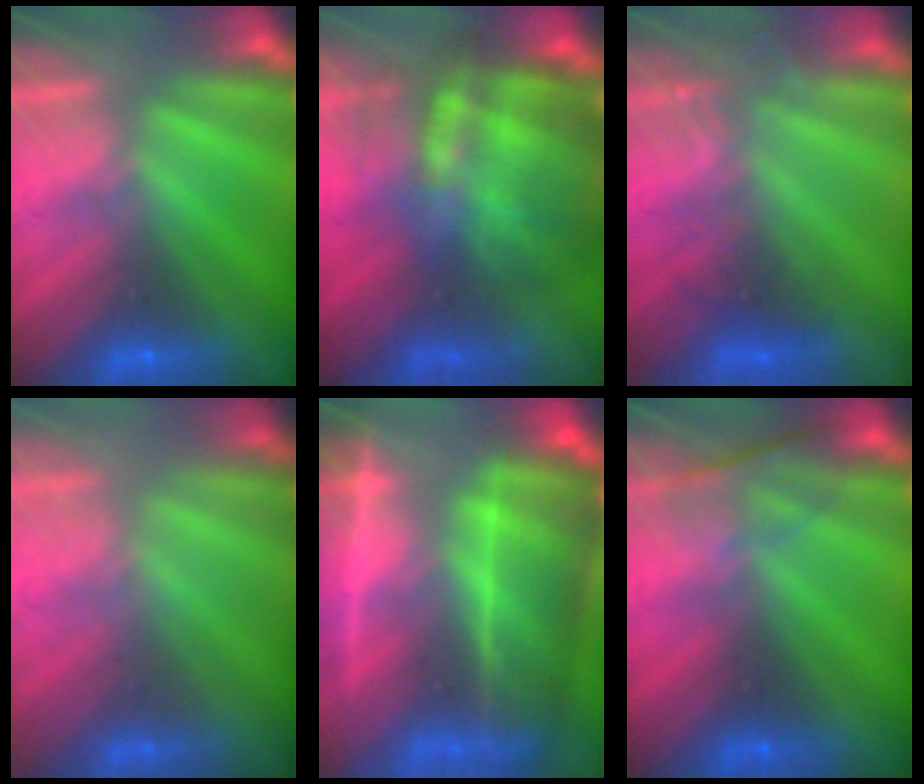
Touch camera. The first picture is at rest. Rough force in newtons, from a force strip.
{"total": 7.8}
{"total": 3.3}
{"total": 1.6}
{"total": 5.6}
{"total": 2.3}